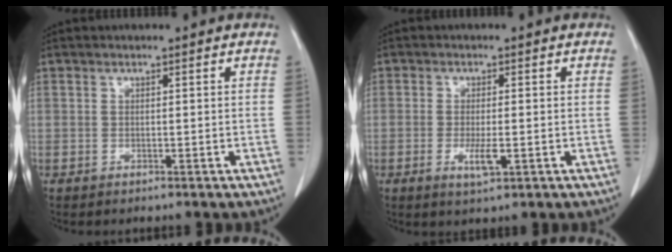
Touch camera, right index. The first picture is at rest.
{"total": 3.2, "force": [-1.0, 0.8, 2.9], "torque": [-0.055, -0.005, -0.013]}